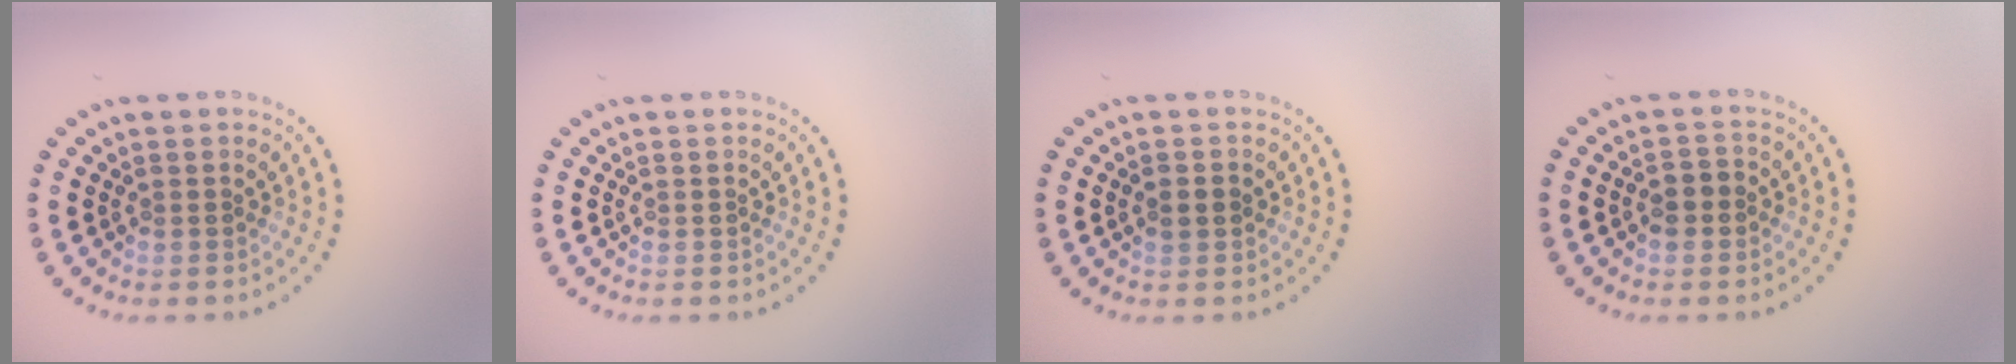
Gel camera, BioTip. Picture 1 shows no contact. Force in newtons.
{"total": 0.0}
{"total": 1.1, "press": 1.1, "slide": 0.2}
{"total": 1.7, "press": 1.7, "slide": 0.5}